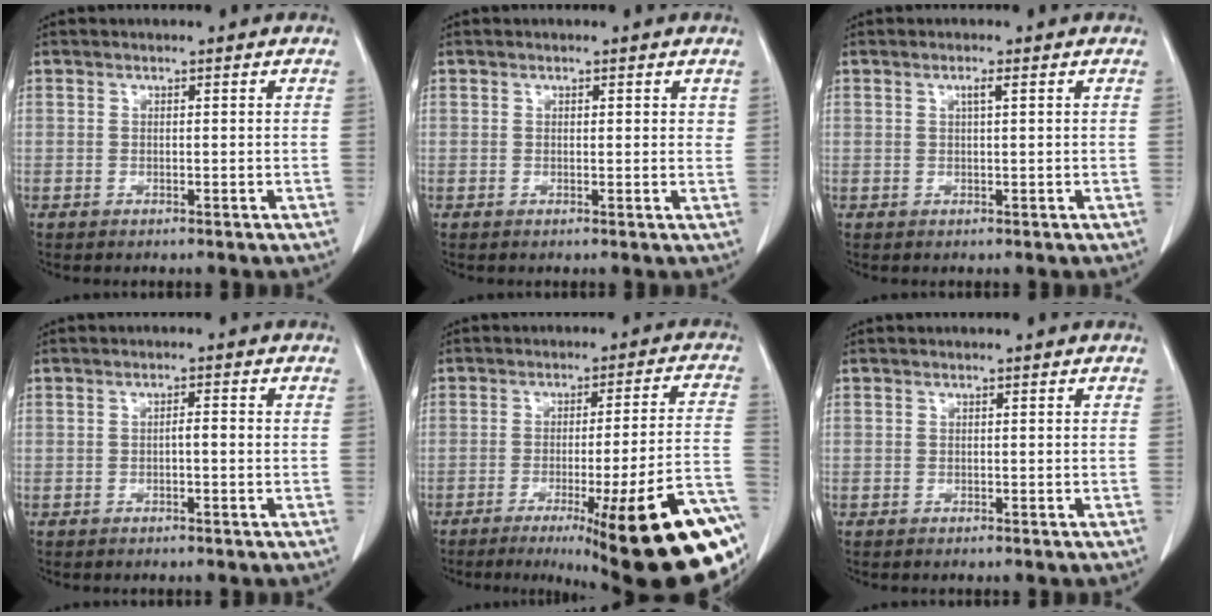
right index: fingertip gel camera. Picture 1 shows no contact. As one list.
[{"total": 1.1, "force": [0.7, 0.6, 0.6], "torque": [0.001, -0.002, 0.004]}, {"total": 1.2, "force": [0.5, 0.0, 1.1], "torque": [-0.019, 0.002, 0.007]}, {"total": 1.5, "force": [-0.3, 0.2, 1.4], "torque": [-0.023, 0.003, -0.004]}, {"total": 25.2, "force": [-13.6, 1.6, 21.2], "torque": [-0.175, -0.005, -0.189]}, {"total": 0.0}]